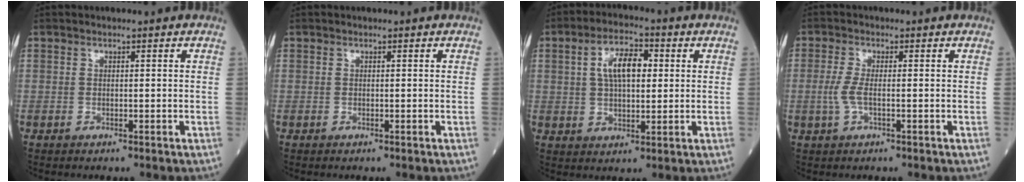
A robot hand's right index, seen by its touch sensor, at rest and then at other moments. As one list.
[{"total": 0.0}, {"total": 7.7, "force": [1.9, 3.3, 6.7], "torque": [-0.128, 0.018, 0.035]}, {"total": 2.8, "force": [-0.4, 0.7, 2.7], "torque": [-0.074, -0.004, -0.009]}]